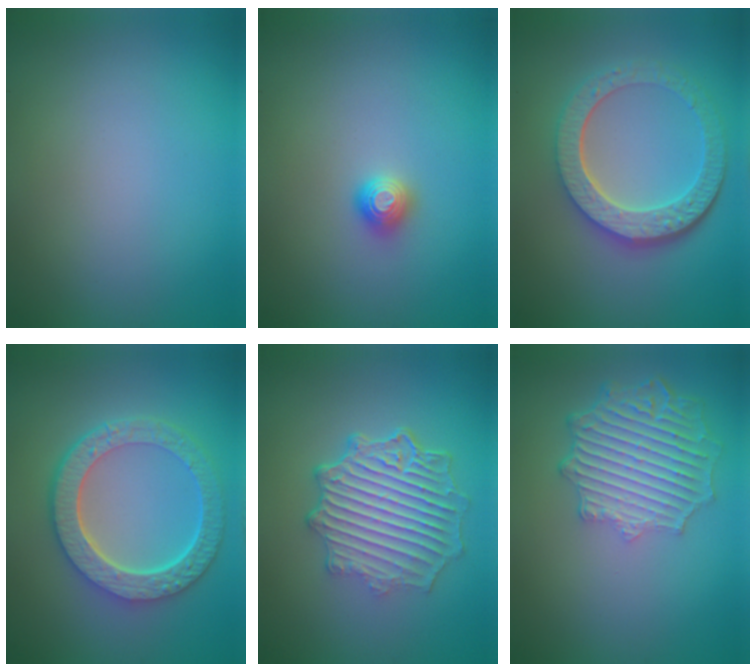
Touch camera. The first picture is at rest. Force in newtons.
{"total": 1.2, "press": 1.1, "slide": 0.2}
{"total": 6.0, "press": 4.5, "slide": 4.0}
{"total": 6.7, "press": 5.0, "slide": 4.5}
{"total": 6.8, "press": 5.1, "slide": 4.5}
{"total": 6.4, "press": 5.0, "slide": 4.0}